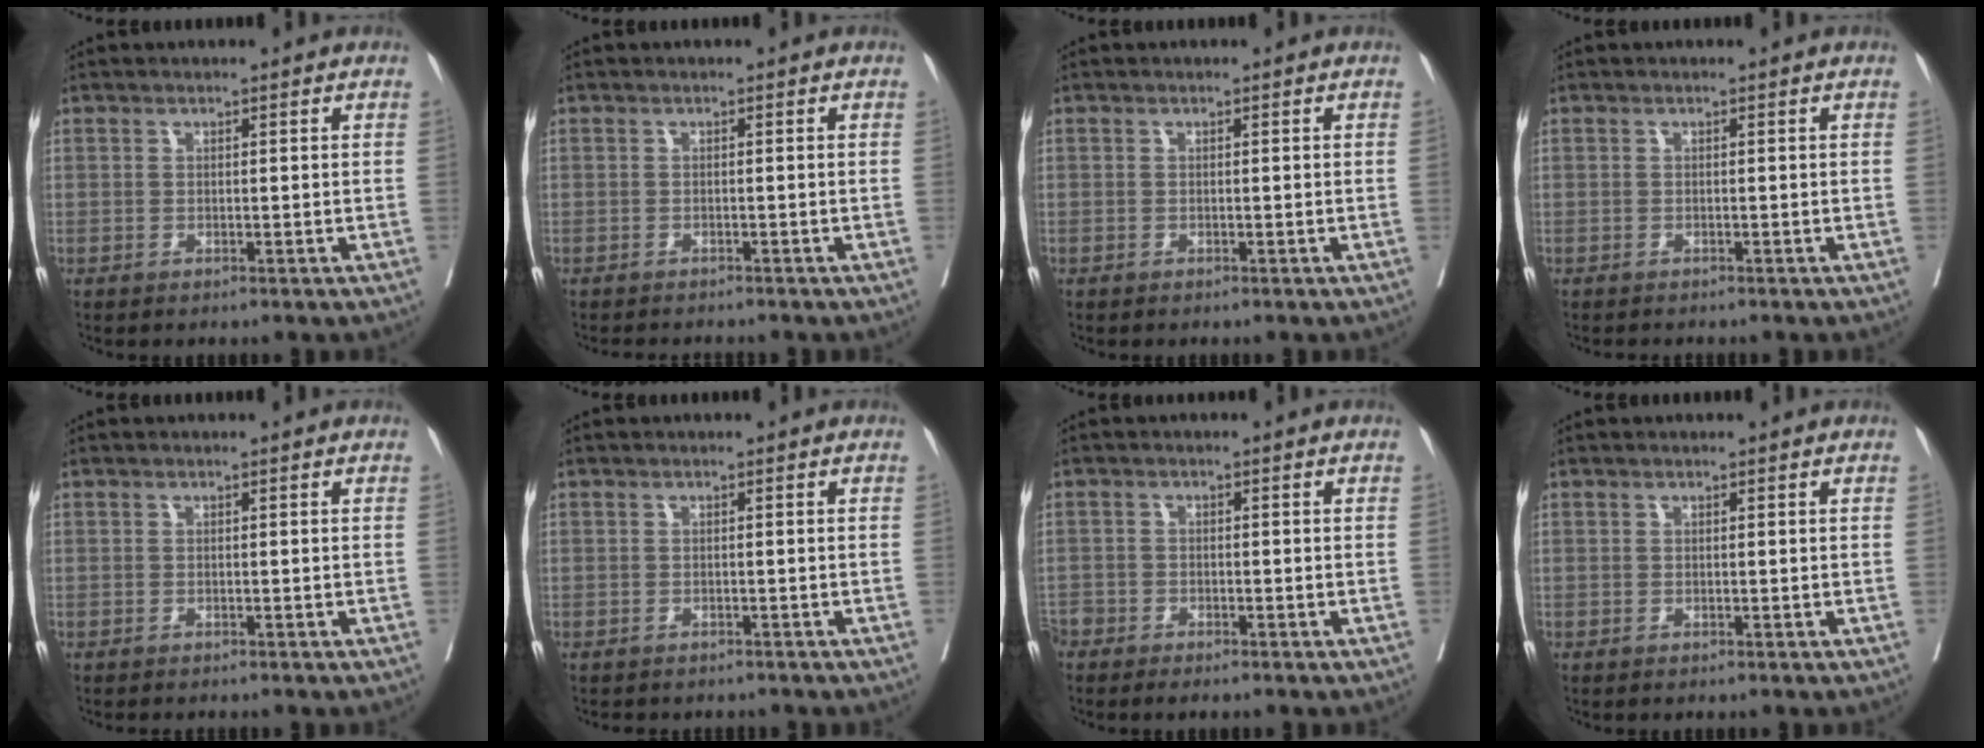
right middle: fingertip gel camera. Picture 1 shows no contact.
{"total": 3.5, "force": [-3.3, 0.6, 1.0], "torque": [-0.008, -0.006, -0.047]}
{"total": 0.0}
{"total": 1.5, "force": [-1.4, 0.3, 0.4], "torque": [-0.010, -0.003, -0.018]}
{"total": 1.2, "force": [-1.1, 0.2, 0.4], "torque": [-0.007, -0.003, -0.016]}
{"total": 4.2, "force": [-3.7, 1.6, 1.1], "torque": [-0.014, -0.001, -0.046]}
{"total": 4.2, "force": [-3.5, 1.8, 1.6], "torque": [-0.031, -0.007, -0.064]}
{"total": 0.0}